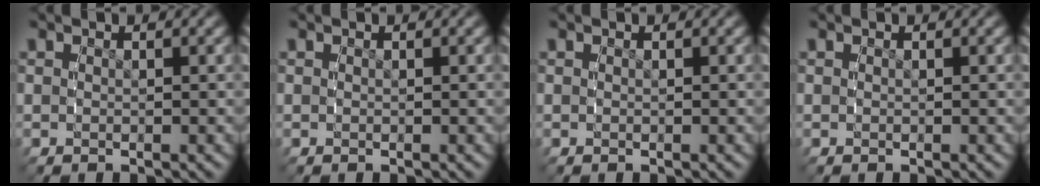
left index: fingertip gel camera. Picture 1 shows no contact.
{"total": 0.0}
{"total": 0.0}
{"total": 0.0}